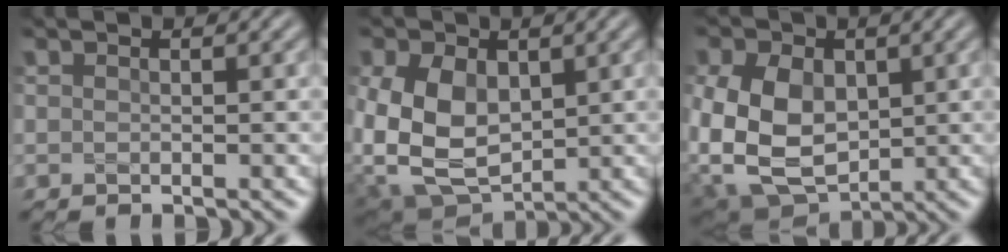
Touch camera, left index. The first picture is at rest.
{"total": 10.6, "force": [0.3, 7.9, 7.1], "torque": [-0.146, -0.017, 0.014]}
{"total": 12.1, "force": [-0.4, 9.0, 8.1], "torque": [-0.159, -0.017, -0.006]}